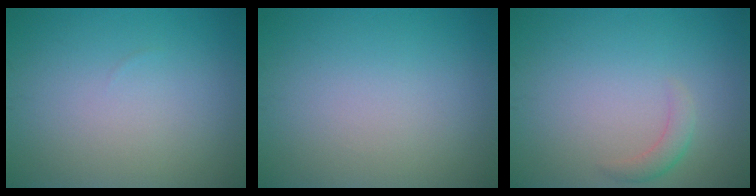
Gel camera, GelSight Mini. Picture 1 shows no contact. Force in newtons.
{"total": 0.0}
{"total": 1.5, "press": 1.5, "slide": 0.1}